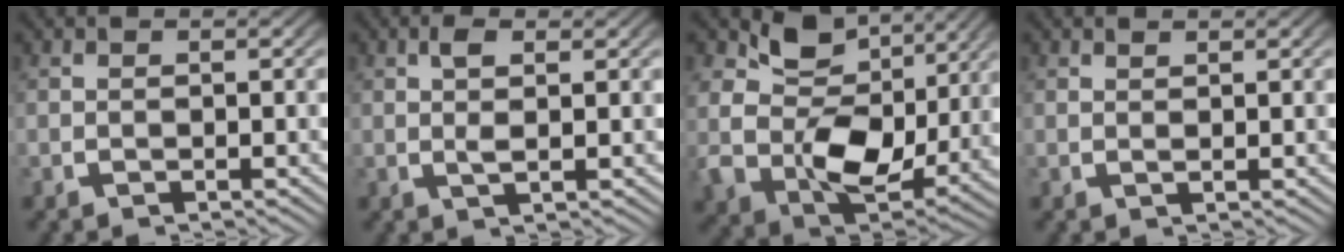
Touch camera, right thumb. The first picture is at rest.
{"total": 1.9, "force": [0.8, 0.4, 1.7], "torque": [-0.031, -0.003, 0.018]}
{"total": 10.0, "force": [1.3, 6.7, 7.3], "torque": [-0.150, -0.037, 0.037]}
{"total": 0.8, "force": [0.7, -0.1, 0.2], "torque": [0.000, -0.004, 0.017]}